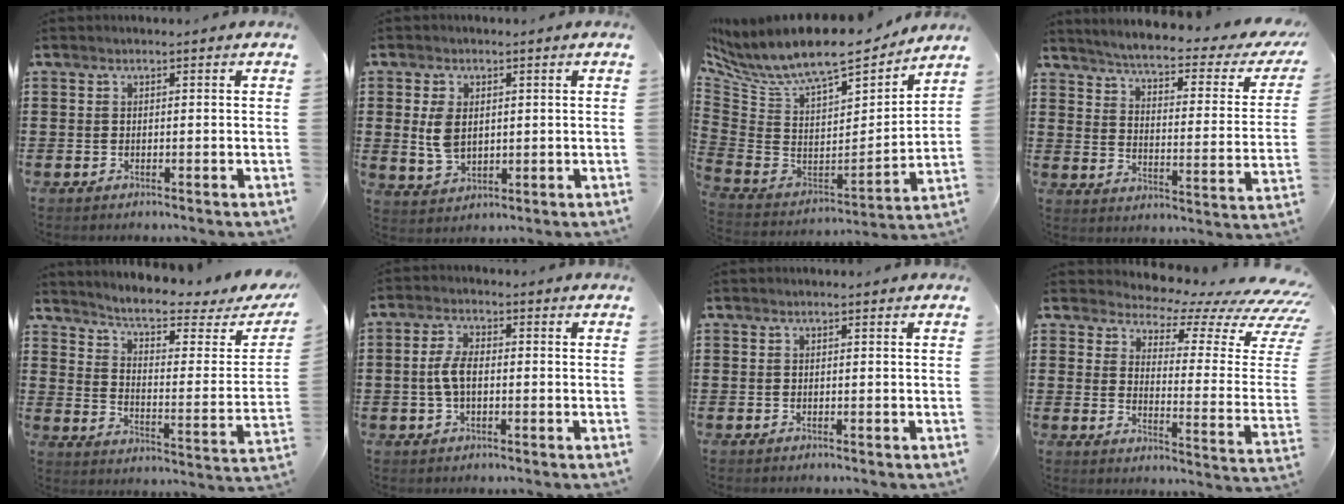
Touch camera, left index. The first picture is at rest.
{"total": 5.0, "force": [0.8, 3.5, 3.5], "torque": [-0.098, 0.003, 0.008]}
{"total": 10.3, "force": [8.8, 2.3, 4.8], "torque": [-0.135, -0.063, 0.152]}
{"total": 3.8, "force": [2.9, -0.3, 2.4], "torque": [-0.064, -0.032, 0.040]}
{"total": 6.0, "force": [4.9, 0.7, 3.4], "torque": [-0.079, -0.032, 0.075]}
{"total": 4.7, "force": [-0.4, 2.2, 4.2], "torque": [-0.099, -0.002, -0.013]}
{"total": 0.0}
{"total": 5.1, "force": [4.3, 1.1, 2.5], "torque": [-0.054, -0.049, 0.067]}